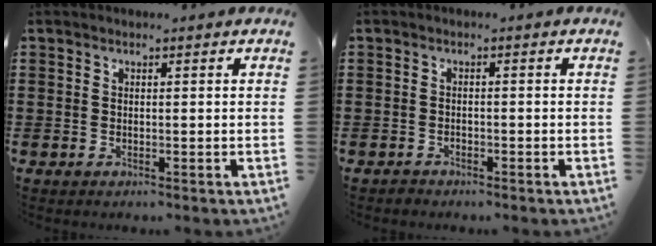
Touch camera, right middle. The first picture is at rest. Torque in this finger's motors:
{"motor_torque": [1.12, 1.02, 0.00, 0.01]}